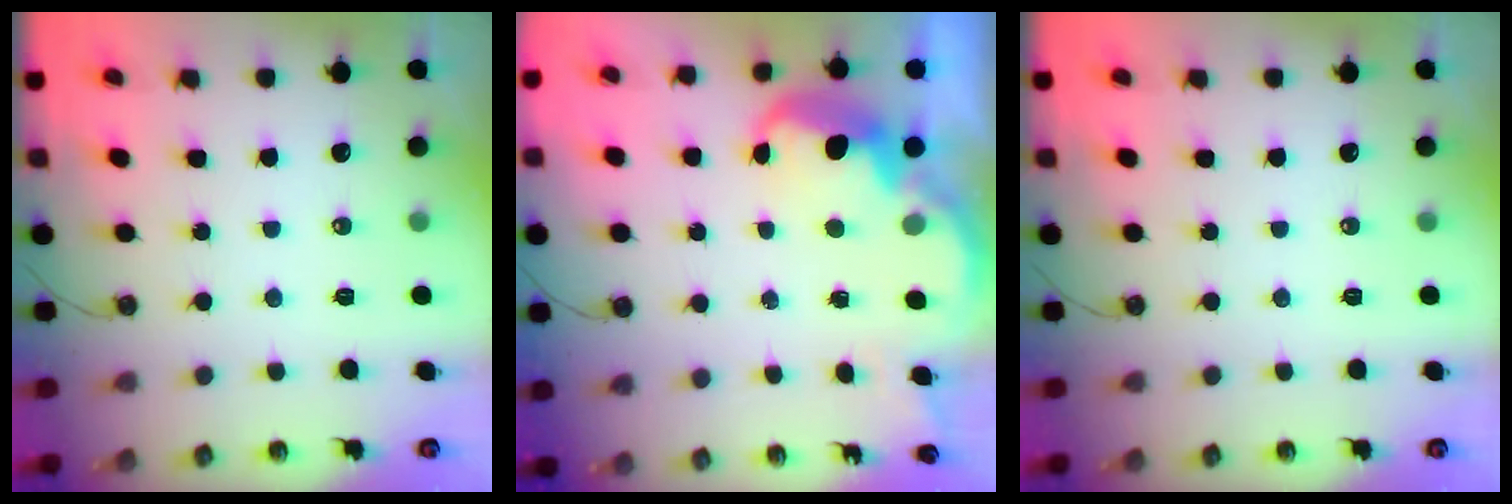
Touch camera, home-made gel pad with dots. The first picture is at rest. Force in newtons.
{"total": 7.1, "press": 7.1, "slide": 0.6}
{"total": 0.0}